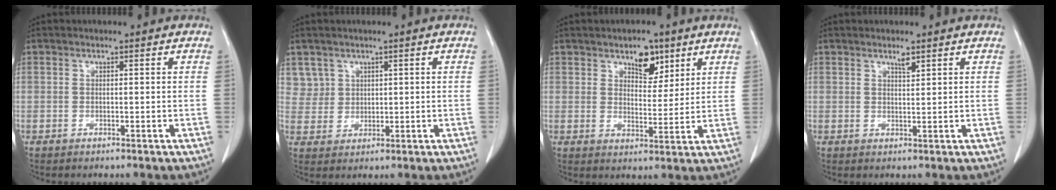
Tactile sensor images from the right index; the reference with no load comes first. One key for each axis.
{"total": 3.8, "fx": 2.1, "fy": 3.1, "fz": -0.4, "tx": 0.023, "ty": 0.004, "tz": 0.041}
{"total": 5.7, "fx": 3.6, "fy": 3.0, "fz": 3.3, "tx": -0.044, "ty": 0.002, "tz": 0.057}
{"total": 1.4, "fx": 1.1, "fy": 0.2, "fz": 0.9, "tx": -0.019, "ty": -0.003, "tz": 0.022}